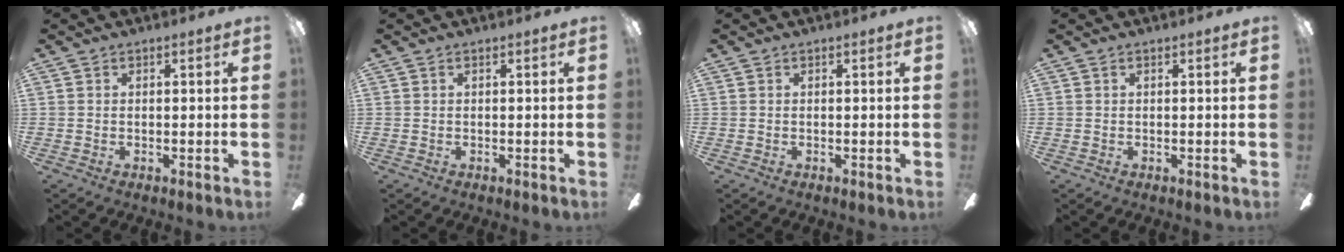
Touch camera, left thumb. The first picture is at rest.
{"total": 0.0}
{"total": 0.0}
{"total": 0.0}